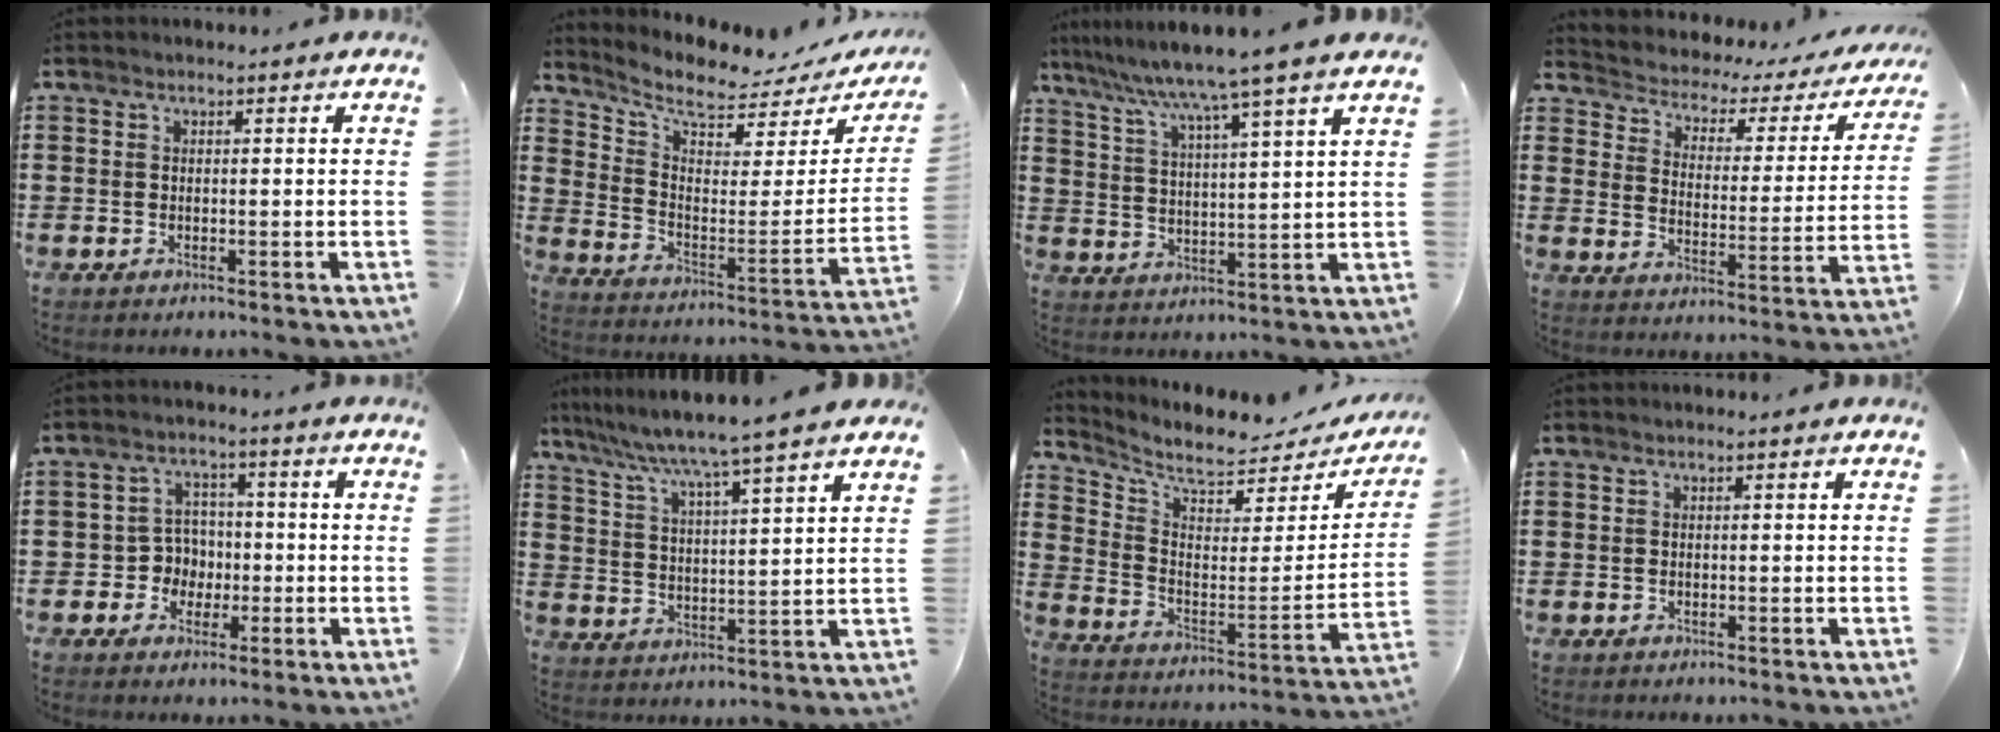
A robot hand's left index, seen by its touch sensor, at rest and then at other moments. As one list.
[{"total": 5.7, "force": [5.0, 1.4, 2.4], "torque": [-0.077, -0.045, 0.084]}, {"total": 6.7, "force": [5.6, -1.7, 3.2], "torque": [-0.085, -0.042, 0.087]}, {"total": 2.4, "force": [1.7, 1.3, 1.0], "torque": [-0.037, -0.020, 0.016]}, {"total": 5.0, "force": [-1.0, 4.7, 1.4], "torque": [-0.043, 0.012, -0.019]}, {"total": 5.6, "force": [4.8, -1.3, 2.6], "torque": [-0.073, -0.040, 0.072]}, {"total": 6.4, "force": [5.7, 1.2, 2.6], "torque": [-0.082, -0.049, 0.097]}, {"total": 0.0}]